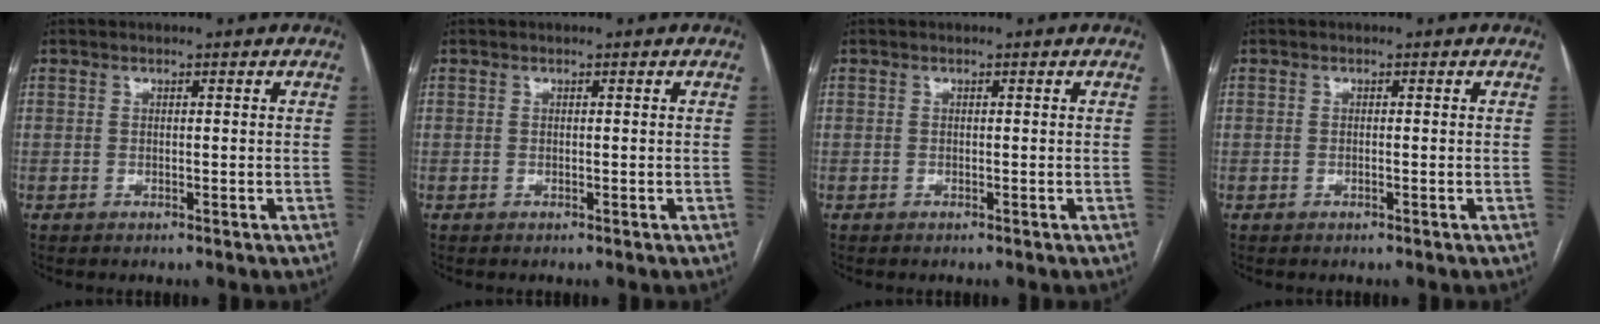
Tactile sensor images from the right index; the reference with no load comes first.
{"total": 0.0}
{"total": 0.0}
{"total": 0.0}